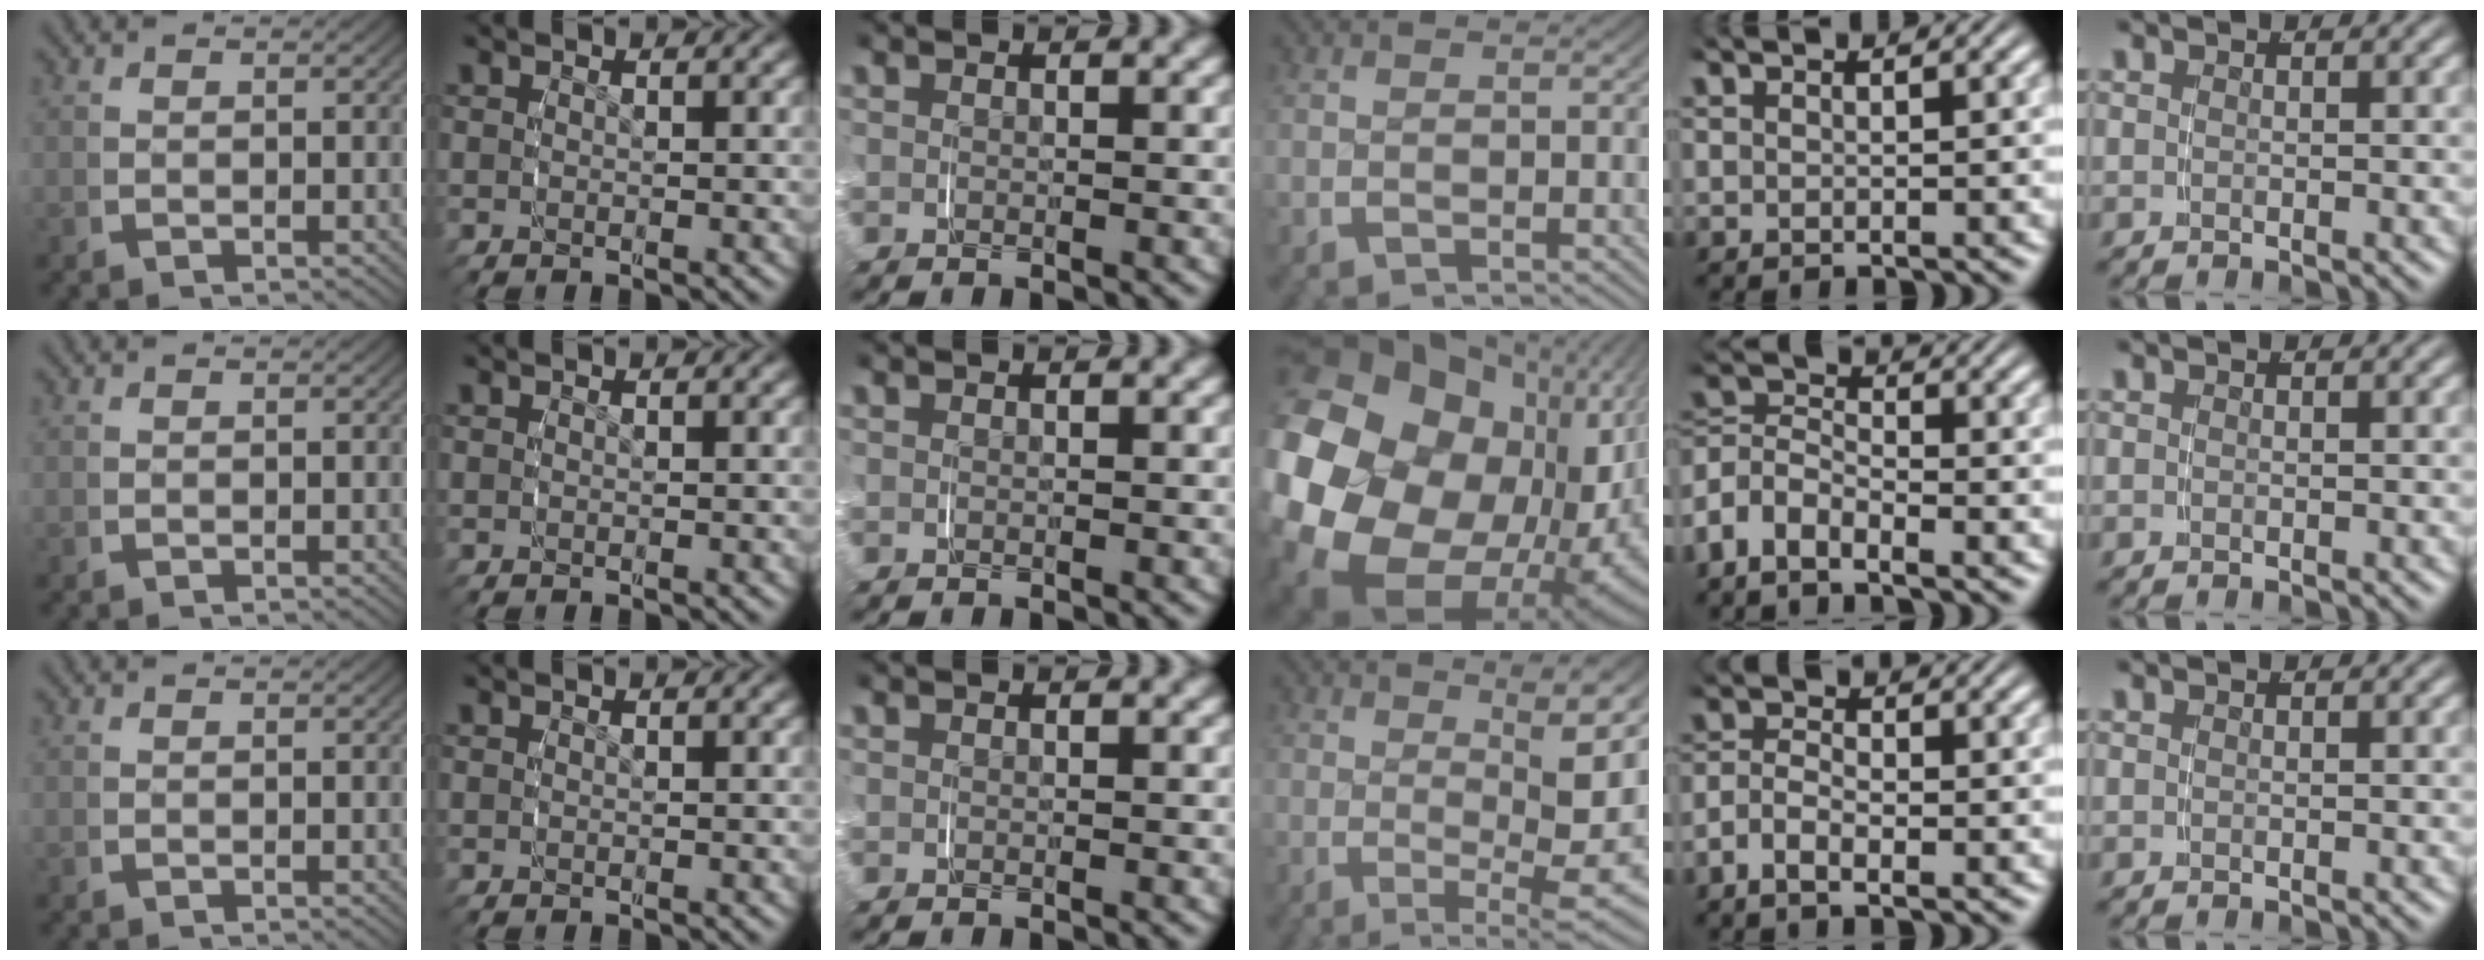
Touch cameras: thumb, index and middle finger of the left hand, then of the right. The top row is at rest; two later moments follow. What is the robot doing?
{"motion": "grasp_and_lifting", "object": "jacket"}